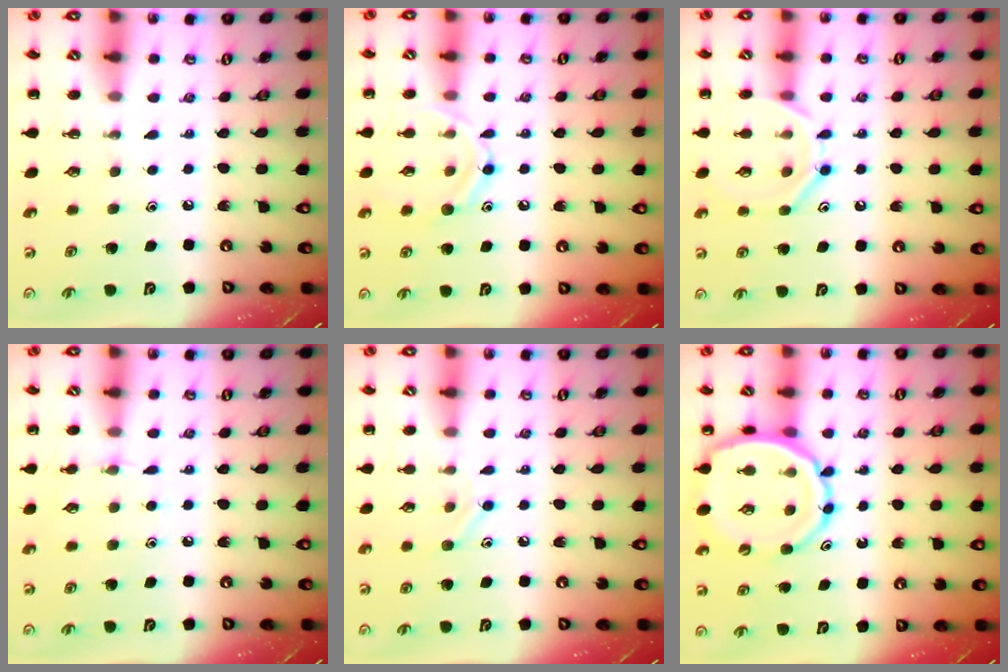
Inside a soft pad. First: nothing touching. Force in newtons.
{"total": 10.9, "press": 10.8, "slide": 0.9}
{"total": 11.6, "press": 11.6, "slide": 0.7}
{"total": 5.8, "press": 5.4, "slide": 2.1}
{"total": 7.9, "press": 7.8, "slide": 1.6}
{"total": 12.2, "press": 11.9, "slide": 2.7}